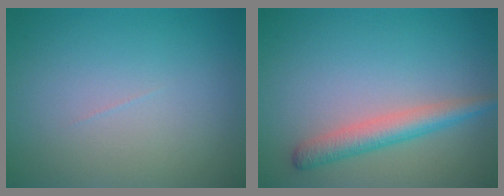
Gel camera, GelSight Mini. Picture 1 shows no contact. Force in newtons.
{"total": 3.1, "press": 3.1, "slide": 0.2}